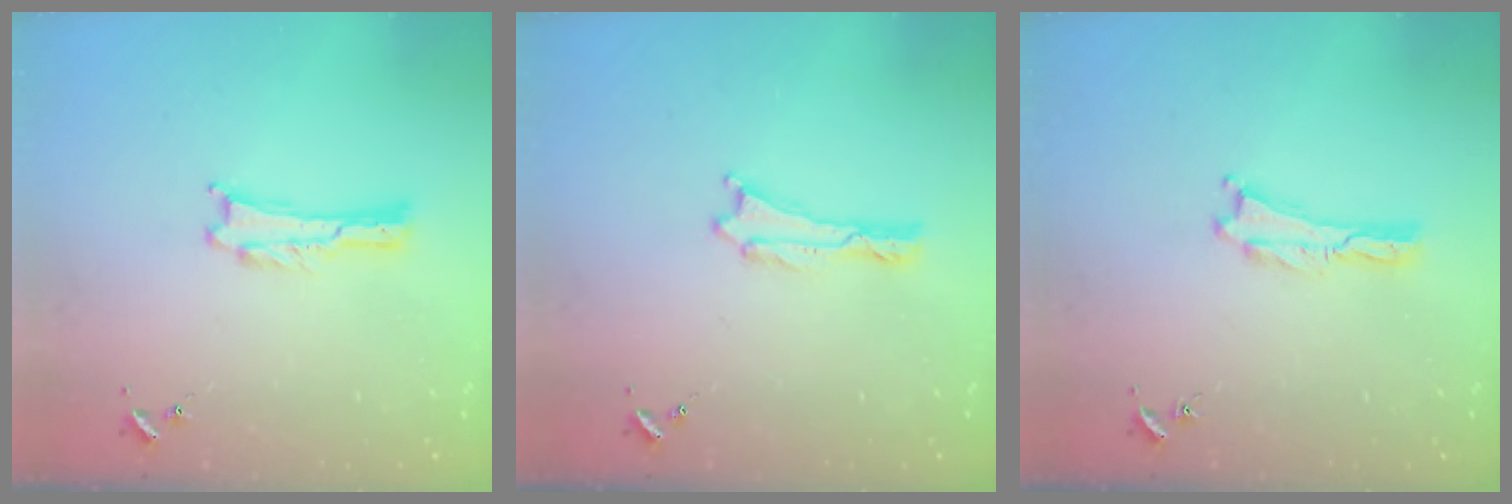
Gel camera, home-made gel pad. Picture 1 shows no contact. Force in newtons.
{"total": 0.0}
{"total": 0.0}